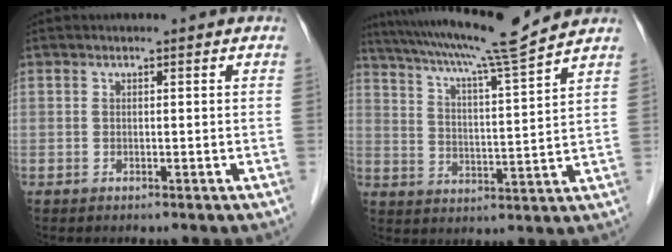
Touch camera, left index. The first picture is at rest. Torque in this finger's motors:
{"motor_torque": [1.00, -1.14, 0.49, 0.13]}